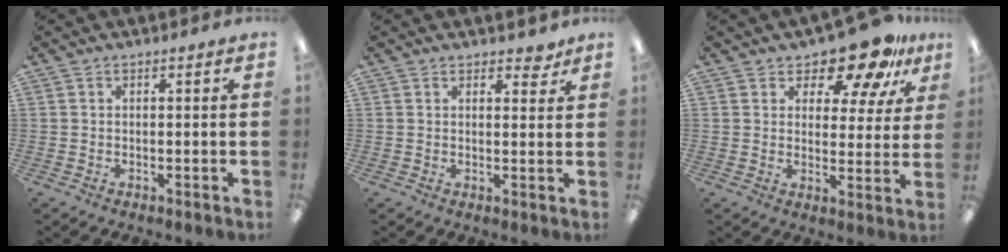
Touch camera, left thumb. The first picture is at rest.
{"total": 2.9, "force": [2.4, 1.3, 1.0], "torque": [0.002, -0.010, 0.039]}
{"total": 12.0, "force": [9.5, 5.0, 5.4], "torque": [-0.084, -0.060, 0.171]}